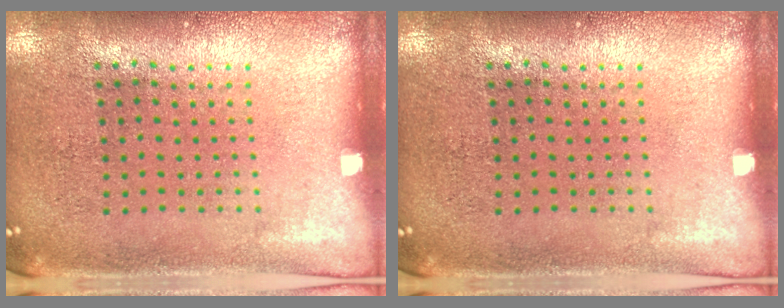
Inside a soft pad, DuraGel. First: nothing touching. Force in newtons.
{"total": 0.0}